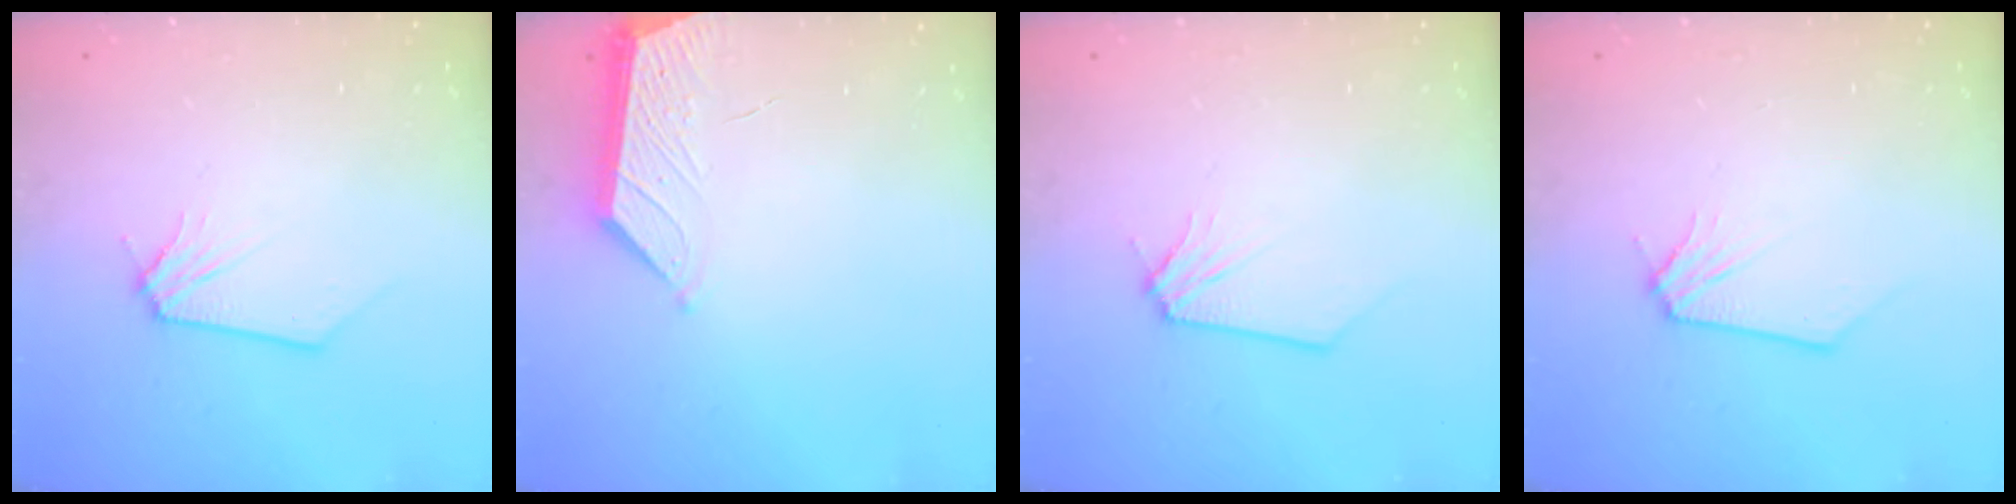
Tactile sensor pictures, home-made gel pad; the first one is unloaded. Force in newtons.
{"total": 3.8, "press": 3.8, "slide": 0.5}
{"total": 0.0}
{"total": 0.0}